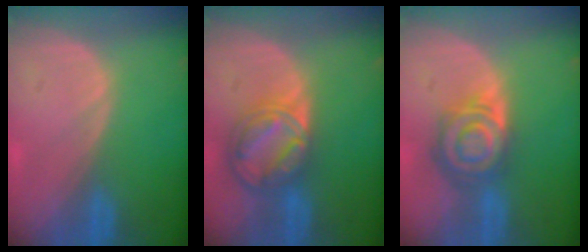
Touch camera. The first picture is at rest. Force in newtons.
{"total": 8.6, "press": 7.2, "slide": 4.6}
{"total": 8.0, "press": 7.1, "slide": 3.7}